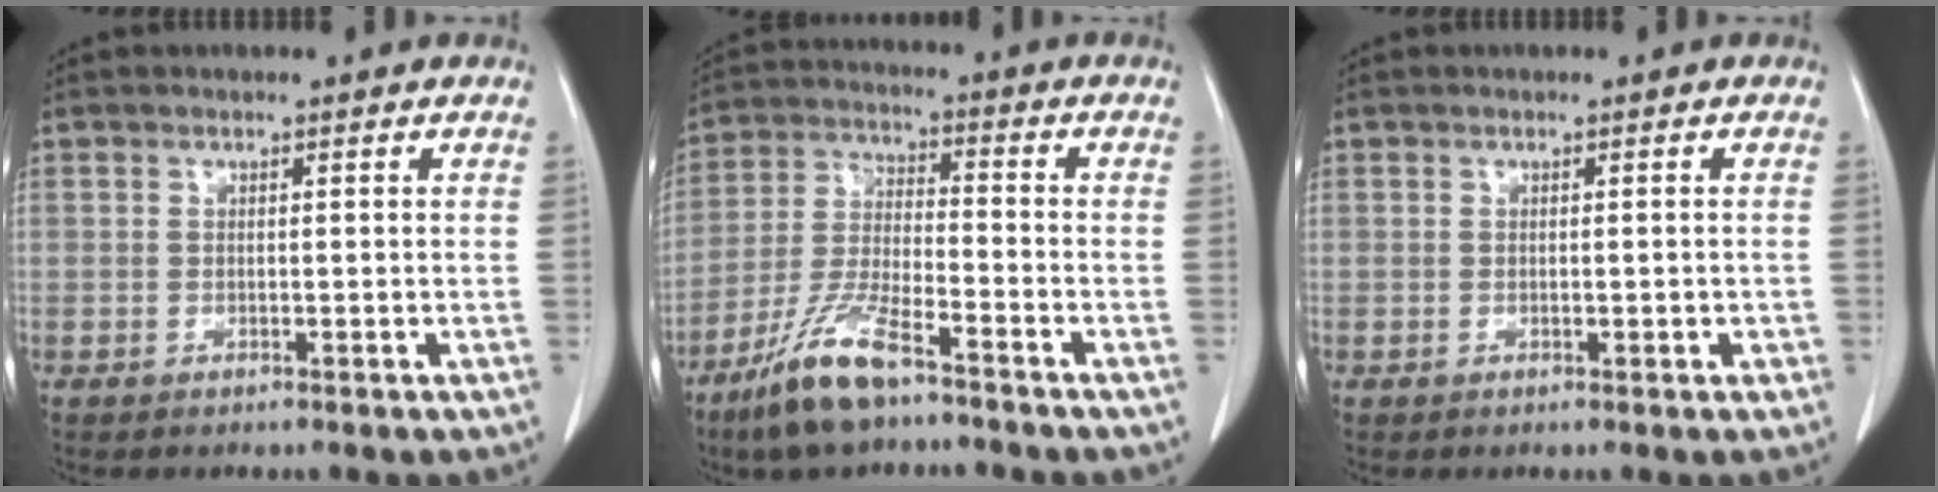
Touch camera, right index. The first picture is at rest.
{"total": 10.6, "force": [-7.4, 1.9, 7.4], "torque": [-0.158, -0.021, -0.143]}
{"total": 0.9, "force": [-0.2, 0.3, 0.8], "torque": [-0.012, 0.000, 0.000]}